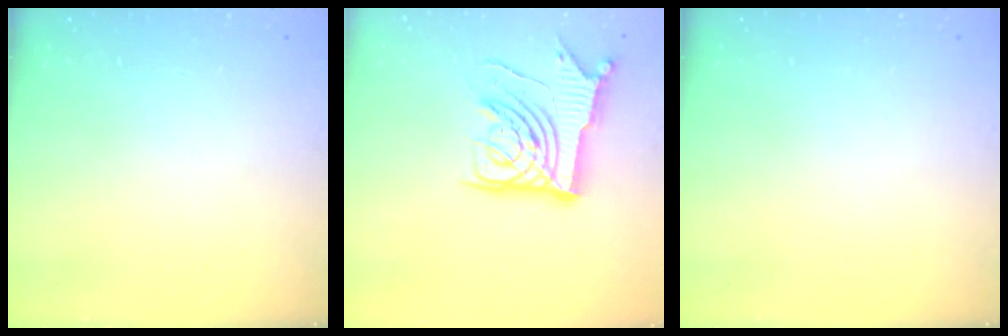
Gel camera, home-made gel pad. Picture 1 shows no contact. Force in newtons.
{"total": 13.6, "press": 13.5, "slide": 1.8}
{"total": 0.0}